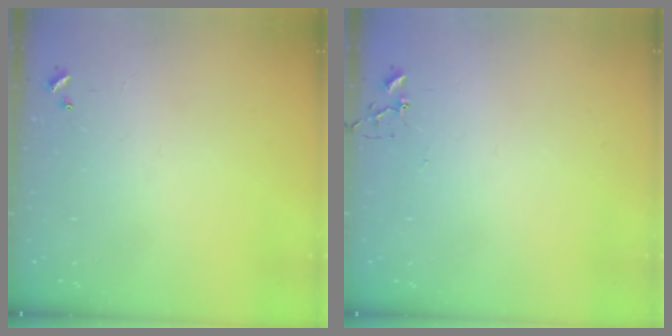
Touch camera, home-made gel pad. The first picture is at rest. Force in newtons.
{"total": 3.9, "press": 3.9, "slide": 0.3}